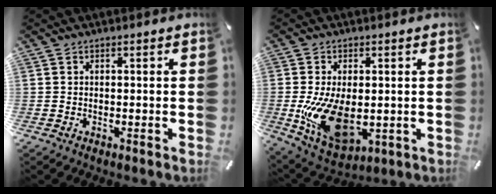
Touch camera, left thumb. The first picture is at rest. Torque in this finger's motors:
{"motor_torque": [0.03, 1.31, 1.01, -0.59, 0.48]}